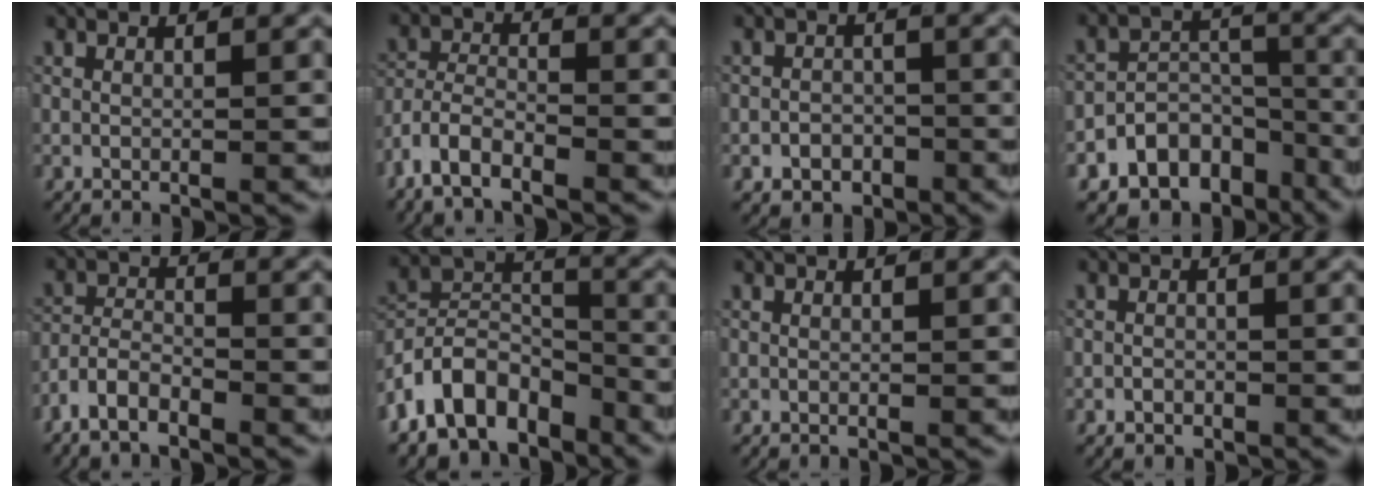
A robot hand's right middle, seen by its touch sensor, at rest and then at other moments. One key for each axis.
{"total": 4.8, "fx": -3.0, "fy": 3.0, "fz": 2.3, "tx": -0.054, "ty": -0.008, "tz": -0.061}
{"total": 3.5, "fx": -2.6, "fy": 2.2, "fz": 0.7, "tx": 0.011, "ty": -0.006, "tz": -0.043}
{"total": 13.5, "fx": -9.4, "fy": 8.7, "fz": 4.4, "tx": -0.052, "ty": -0.019, "tz": -0.156}
{"total": 3.7, "fx": -2.7, "fy": 2.0, "fz": 1.7, "tx": -0.029, "ty": -0.001, "tz": -0.058}
{"total": 11.2, "fx": -5.8, "fy": 7.6, "fz": 5.9, "tx": -0.094, "ty": -0.030, "tz": -0.093}
{"total": 0.0}
{"total": 0.8, "fx": -0.6, "fy": 0.4, "fz": 0.2, "tx": 0.004, "ty": -0.001, "tz": -0.009}